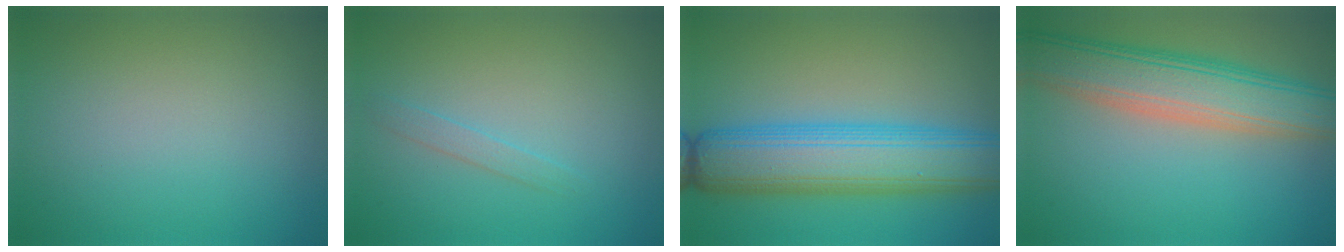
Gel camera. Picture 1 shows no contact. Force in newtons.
{"total": 1.1, "press": 1.1, "slide": 0.0}
{"total": 9.8, "press": 9.8, "slide": 0.1}
{"total": 7.8, "press": 7.8, "slide": 0.6}